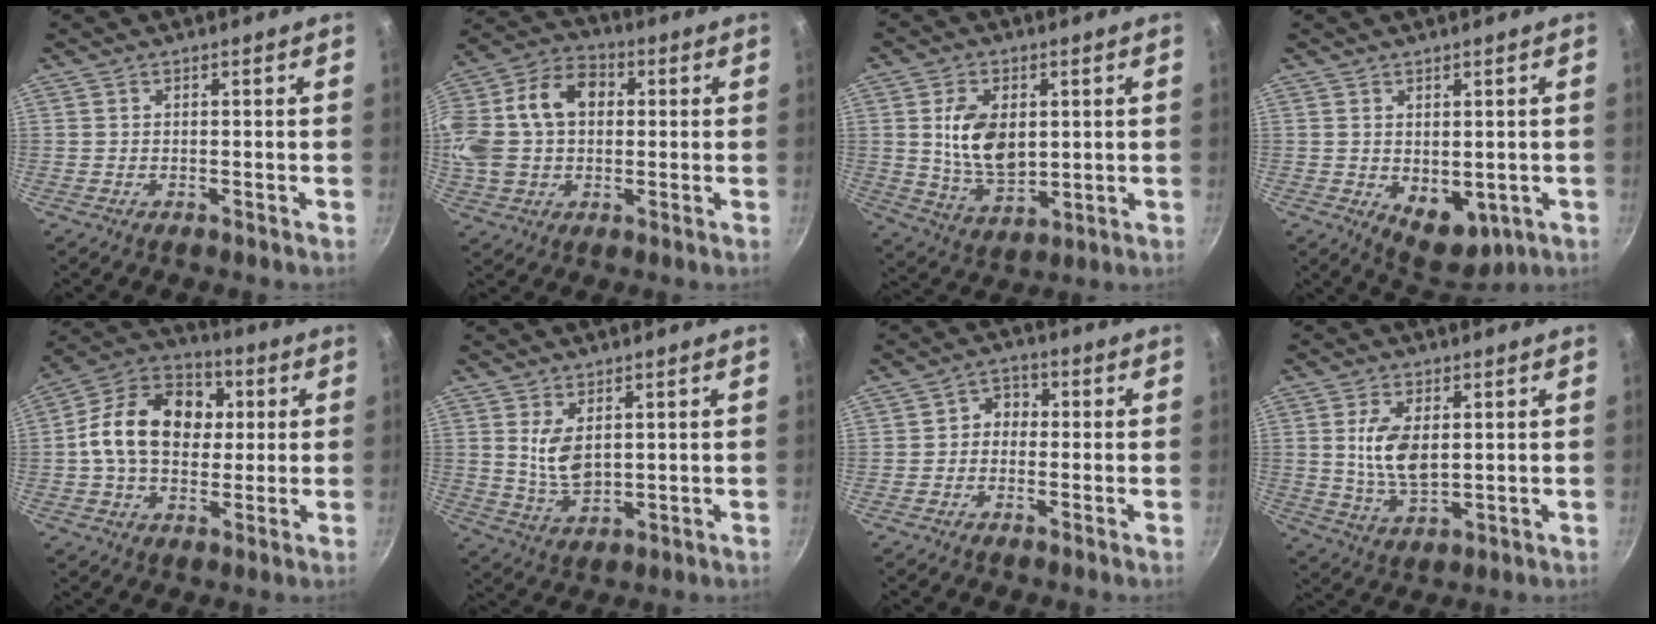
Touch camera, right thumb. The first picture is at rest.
{"total": 20.8, "force": [2.8, 15.1, 14.0], "torque": [-0.282, 0.044, 0.040]}
{"total": 11.8, "force": [1.8, 7.6, 8.9], "torque": [-0.141, -0.020, 0.042]}
{"total": 7.3, "force": [-0.6, 4.8, 5.5], "torque": [-0.053, -0.016, 0.011]}
{"total": 17.9, "force": [1.8, 13.1, 12.0], "torque": [-0.170, 0.024, 0.011]}
{"total": 6.8, "force": [1.8, 3.9, 5.3], "torque": [-0.090, -0.024, 0.044]}
{"total": 4.2, "force": [-0.3, 3.6, 2.2], "torque": [-0.009, 0.016, -0.018]}
{"total": 9.4, "force": [1.5, 5.1, 7.7], "torque": [-0.143, -0.013, 0.034]}